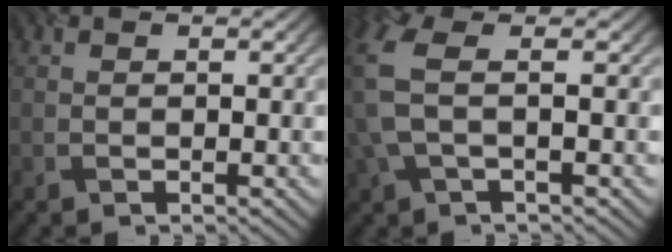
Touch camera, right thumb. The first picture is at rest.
{"total": 6.2, "force": [0.3, 2.8, 5.6], "torque": [-0.149, 0.004, -0.003]}